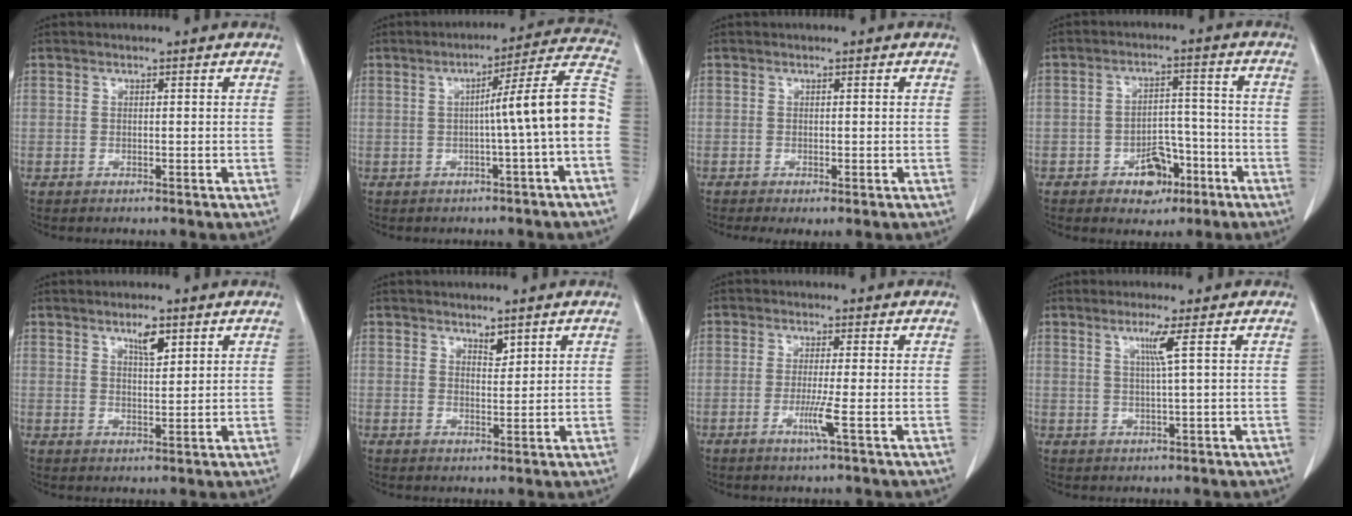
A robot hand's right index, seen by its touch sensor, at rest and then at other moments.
{"total": 11.4, "force": [-1.5, -1.5, 11.2], "torque": [-0.149, 0.028, -0.026]}
{"total": 1.9, "force": [-0.8, 0.5, 1.7], "torque": [-0.031, -0.007, -0.009]}
{"total": 6.8, "force": [-3.7, 4.0, 4.0], "torque": [-0.058, 0.017, -0.054]}
{"total": 3.4, "force": [2.1, 0.9, 2.5], "torque": [-0.046, -0.003, 0.036]}
{"total": 1.9, "force": [1.5, 0.7, 1.0], "torque": [-0.017, -0.007, 0.027]}
{"total": 3.3, "force": [-1.1, -0.8, 2.9], "torque": [-0.062, -0.009, -0.023]}
{"total": 3.0, "force": [1.1, -1.0, 2.6], "torque": [-0.054, -0.005, 0.023]}